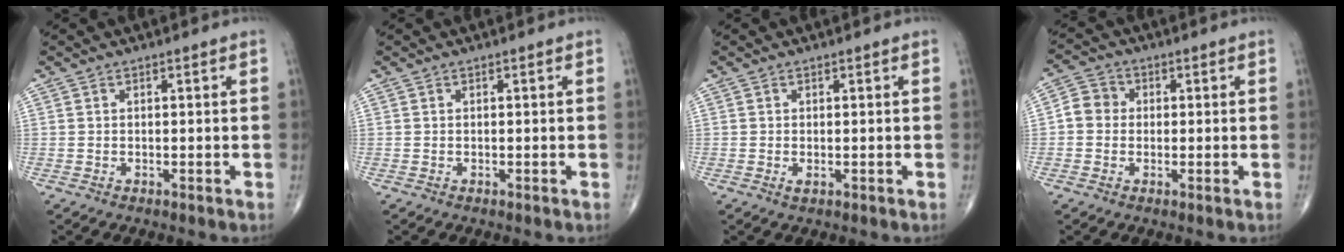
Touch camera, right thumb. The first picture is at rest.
{"total": 0.0}
{"total": 0.9, "force": [-0.2, 0.4, 0.8], "torque": [-0.013, -0.003, -0.003]}
{"total": 4.5, "force": [-0.1, 4.1, 1.8], "torque": [-0.018, 0.012, -0.012]}